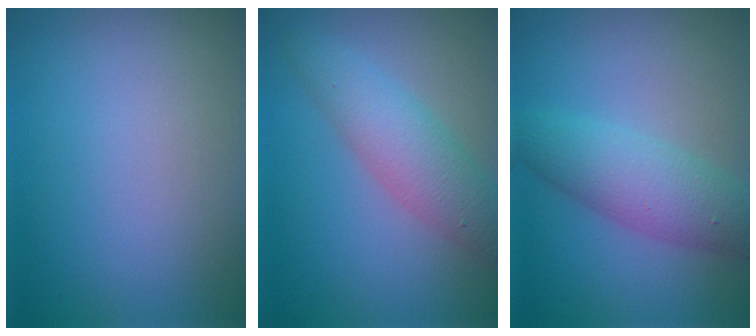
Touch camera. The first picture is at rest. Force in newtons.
{"total": 4.6, "press": 4.6, "slide": 0.0}
{"total": 4.9, "press": 4.9, "slide": 0.1}